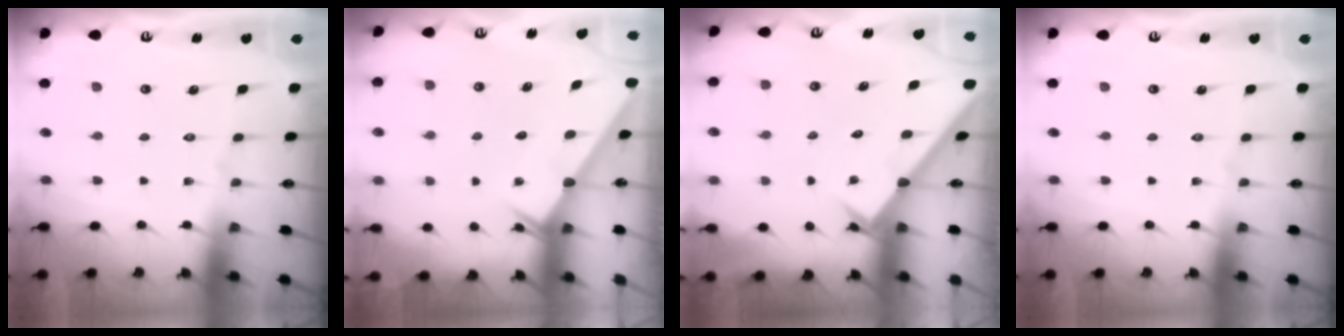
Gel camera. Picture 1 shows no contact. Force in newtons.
{"total": 2.1, "press": 2.1, "slide": 0.1}
{"total": 1.9, "press": 1.9, "slide": 0.2}
{"total": 0.0}